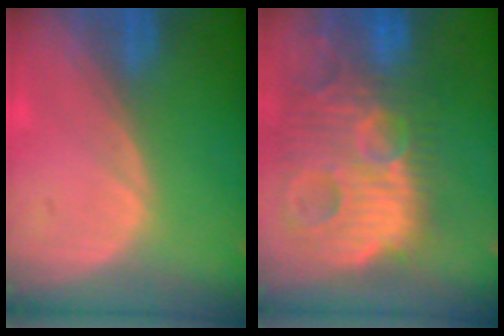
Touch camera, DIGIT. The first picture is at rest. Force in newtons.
{"total": 14.8, "press": 12.9, "slide": 7.4}